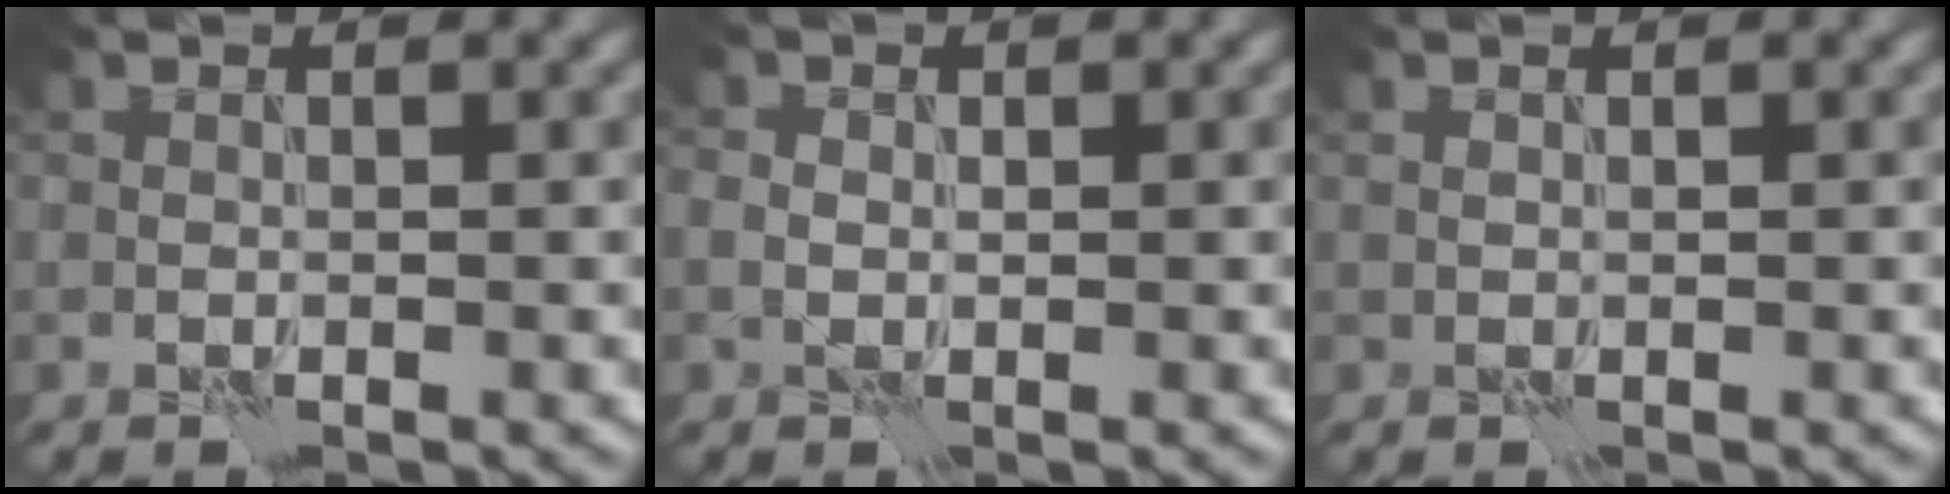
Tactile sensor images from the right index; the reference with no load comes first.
{"total": 1.2, "force": [-0.1, 1.0, 0.5], "torque": [-0.009, 0.003, -0.006]}
{"total": 0.0}